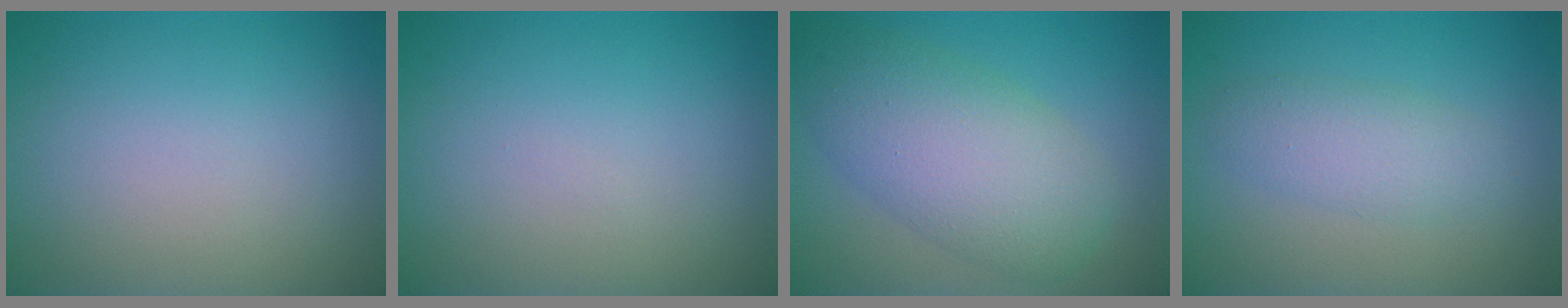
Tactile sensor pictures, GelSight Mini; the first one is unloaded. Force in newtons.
{"total": 0.0}
{"total": 7.3, "press": 7.3, "slide": 0.1}
{"total": 2.7, "press": 2.7, "slide": 0.0}